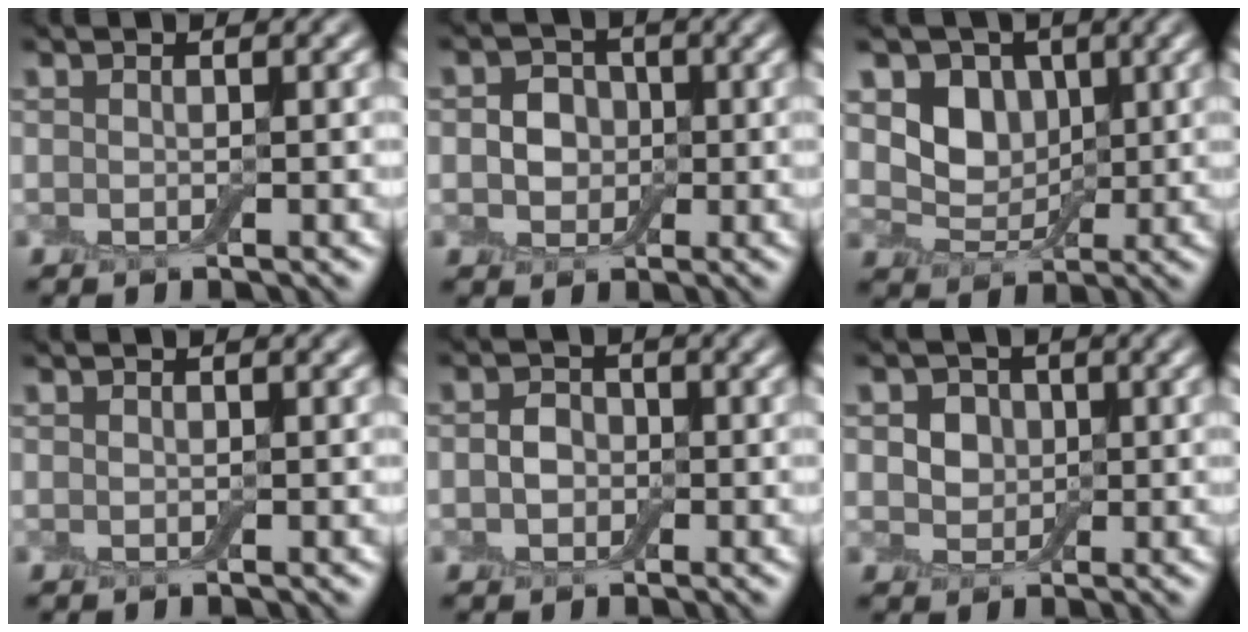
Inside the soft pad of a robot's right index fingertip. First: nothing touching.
{"total": 3.3, "force": [0.0, 2.8, 1.7], "torque": [-0.014, 0.001, -0.014]}
{"total": 4.5, "force": [1.3, 3.6, 2.4], "torque": [-0.044, -0.005, 0.014]}
{"total": 0.0}
{"total": 2.2, "force": [-0.2, 1.8, 1.1], "torque": [-0.013, 0.001, -0.015]}
{"total": 3.8, "force": [1.1, 3.1, 1.9], "torque": [-0.028, 0.010, 0.000]}